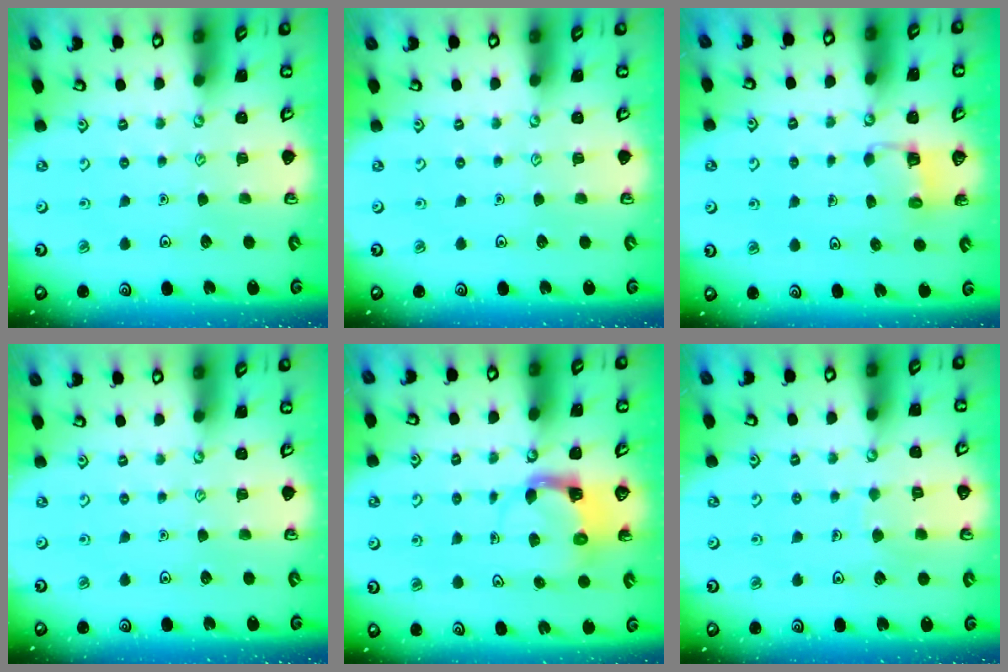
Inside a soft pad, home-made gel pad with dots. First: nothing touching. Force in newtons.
{"total": 0.0}
{"total": 3.3, "press": 3.3, "slide": 0.3}
{"total": 0.0}
{"total": 3.8, "press": 3.7, "slide": 0.6}
{"total": 5.2, "press": 5.2, "slide": 0.4}